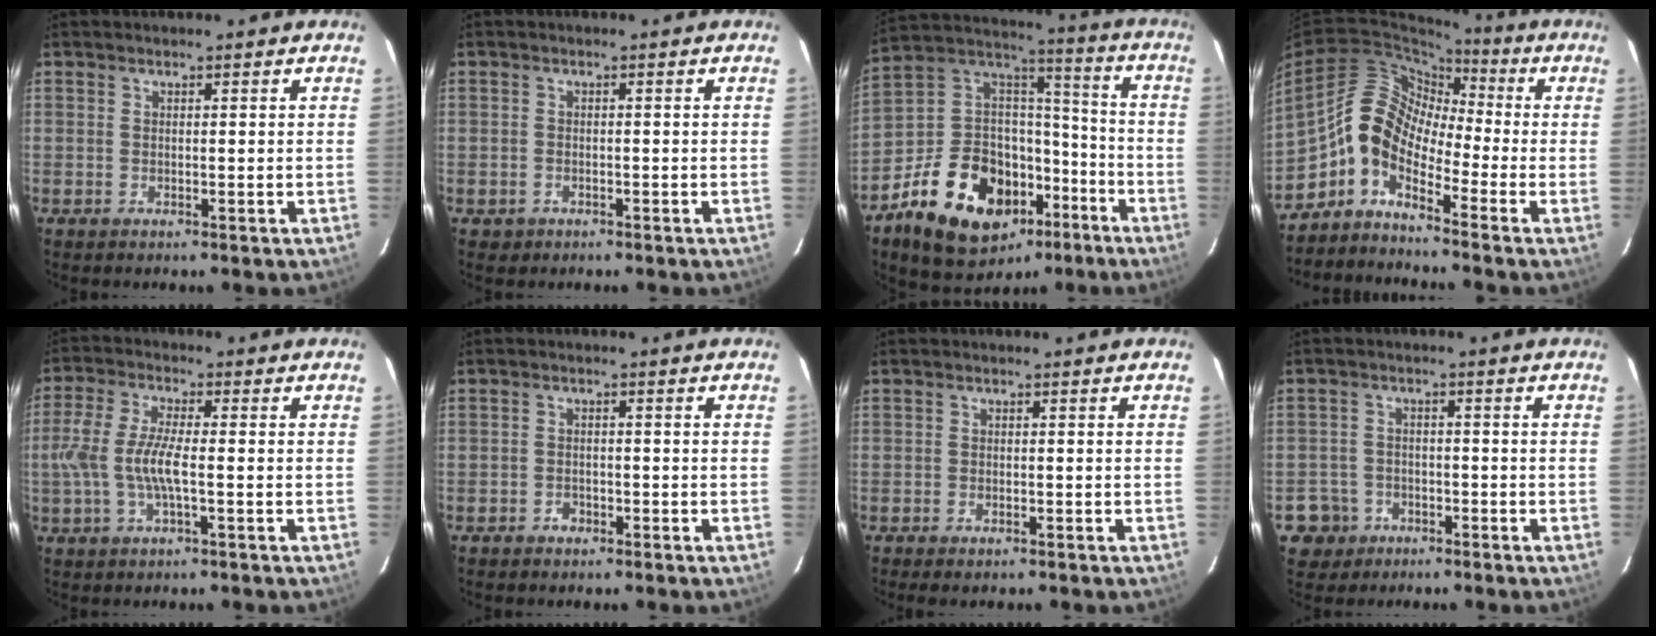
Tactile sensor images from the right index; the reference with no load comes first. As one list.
[{"total": 2.0, "force": [-1.1, 1.7, 0.4], "torque": [-0.013, 0.001, -0.011]}, {"total": 24.1, "force": [-12.1, 15.7, 13.7], "torque": [-0.293, 0.041, -0.178]}, {"total": 8.0, "force": [-3.9, 4.8, 5.0], "torque": [-0.083, 0.021, -0.097]}, {"total": 8.4, "force": [-1.3, 2.1, 8.0], "torque": [-0.170, 0.001, -0.028]}, {"total": 2.1, "force": [-1.5, 1.4, 0.3], "torque": [-0.007, 0.002, -0.023]}, {"total": 1.7, "force": [-1.3, 0.7, 0.8], "torque": [-0.019, -0.005, -0.026]}, {"total": 5.8, "force": [-2.9, 5.0, 0.4], "torque": [-0.026, 0.021, -0.047]}]